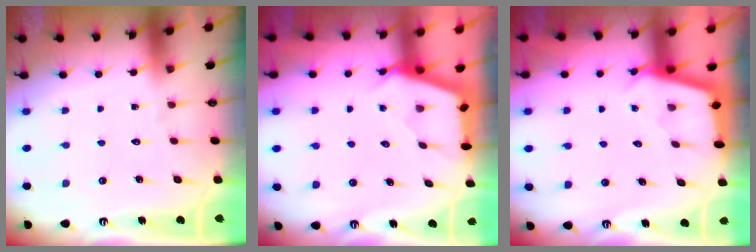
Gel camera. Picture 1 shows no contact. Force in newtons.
{"total": 2.9, "press": 2.8, "slide": 0.4}
{"total": 2.9, "press": 2.9, "slide": 0.3}